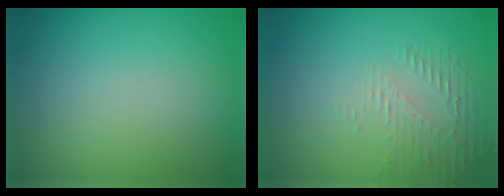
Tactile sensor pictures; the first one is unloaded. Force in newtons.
{"total": 1.7, "press": 0.6, "slide": 1.6}